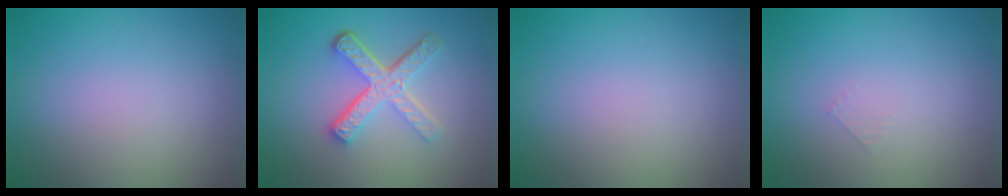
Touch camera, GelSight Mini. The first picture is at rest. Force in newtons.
{"total": 5.1, "press": 3.5, "slide": 3.7}
{"total": 0.0}
{"total": 0.5, "press": 0.5, "slide": 0.1}